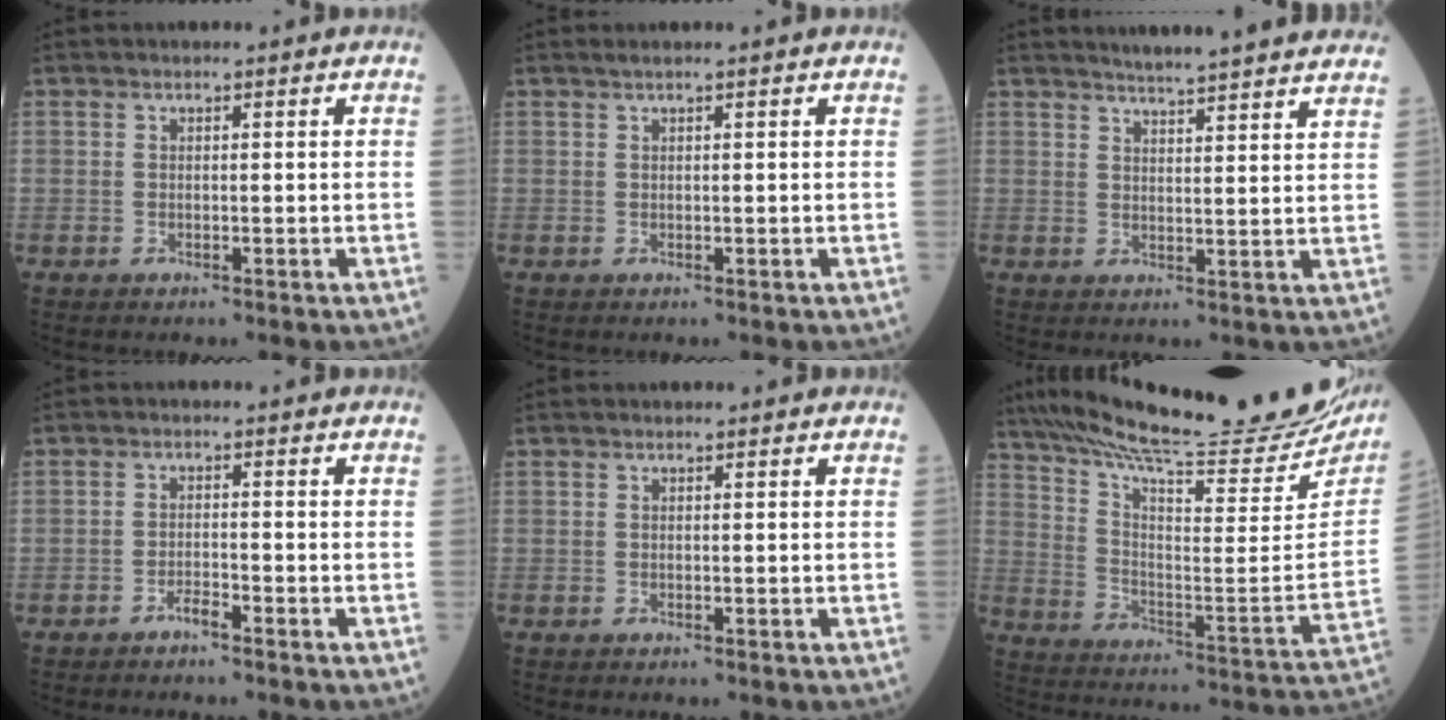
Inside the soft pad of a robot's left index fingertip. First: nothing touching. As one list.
[{"total": 0.7, "force": [0.6, -0.2, 0.4], "torque": [-0.018, 0.009, 0.018]}, {"total": 14.4, "force": [13.3, 0.3, 5.6], "torque": [-0.079, -0.007, 0.157]}, {"total": 1.5, "force": [-1.3, 0.1, 0.7], "torque": [-0.016, 0.000, -0.026]}, {"total": 0.0}, {"total": 27.8, "force": [24.6, 1.7, 12.7], "torque": [-0.221, -0.085, 0.343]}]